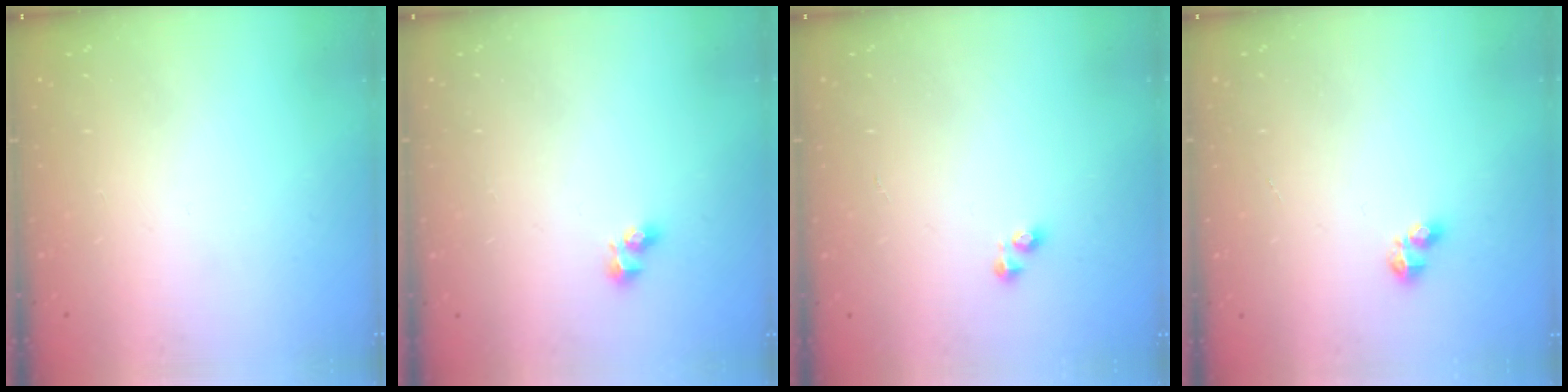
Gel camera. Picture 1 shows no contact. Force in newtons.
{"total": 2.7, "press": 2.5, "slide": 1.0}
{"total": 2.2, "press": 2.2, "slide": 0.3}
{"total": 3.3, "press": 3.3, "slide": 0.4}